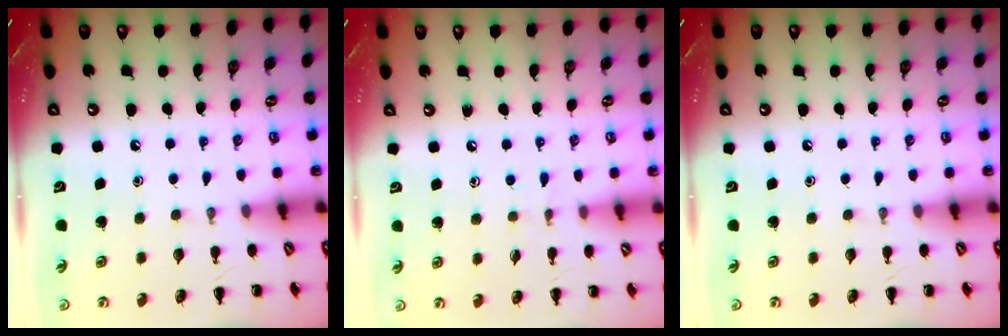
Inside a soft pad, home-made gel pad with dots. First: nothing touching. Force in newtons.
{"total": 2.9, "press": 2.6, "slide": 1.2}
{"total": 0.0}